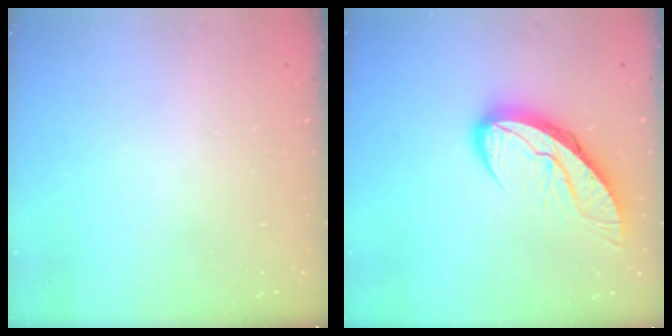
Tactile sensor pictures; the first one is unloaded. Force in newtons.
{"total": 9.8, "press": 9.8, "slide": 1.0}